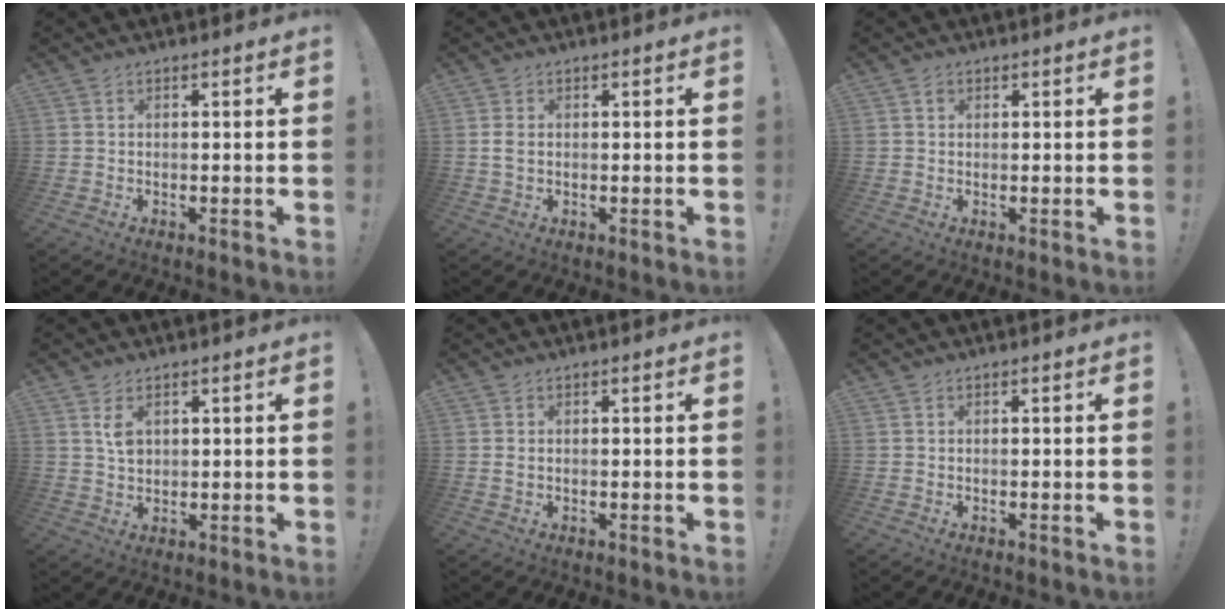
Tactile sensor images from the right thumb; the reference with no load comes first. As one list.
[{"total": 2.4, "force": [0.2, 1.5, 1.8], "torque": [-0.036, 0.000, 0.002]}, {"total": 0.8, "force": [0.4, 0.7, 0.1], "torque": [0.004, 0.000, 0.007]}, {"total": 4.2, "force": [1.6, 2.6, 2.9], "torque": [-0.043, -0.006, 0.026]}, {"total": 0.9, "force": [0.3, 0.5, 0.7], "torque": [-0.009, 0.001, 0.004]}, {"total": 0.0}]